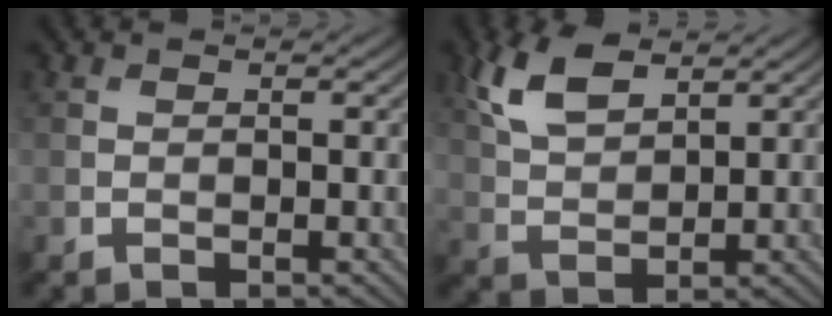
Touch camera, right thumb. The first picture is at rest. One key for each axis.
{"total": 6.8, "fx": 4.0, "fy": 3.1, "fz": 4.5, "tx": -0.113, "ty": 0.006, "tz": 0.082}